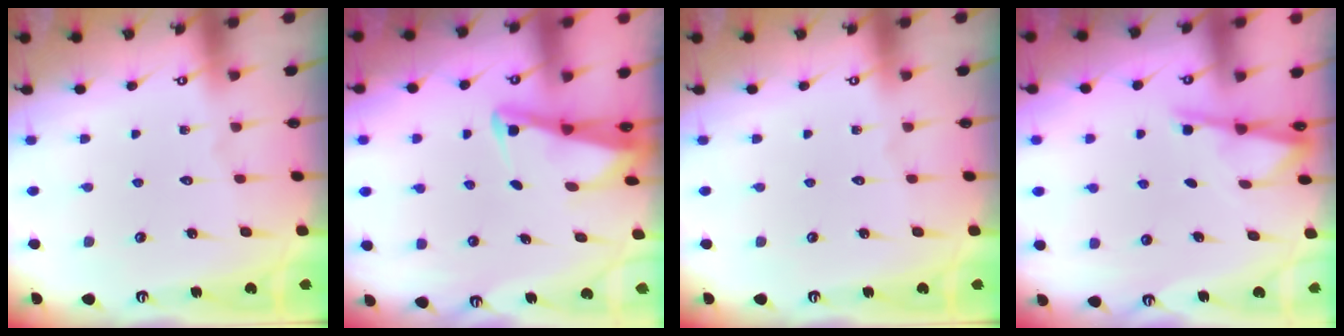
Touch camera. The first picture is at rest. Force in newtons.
{"total": 2.5, "press": 2.5, "slide": 0.2}
{"total": 0.0}
{"total": 3.0, "press": 3.0, "slide": 0.3}